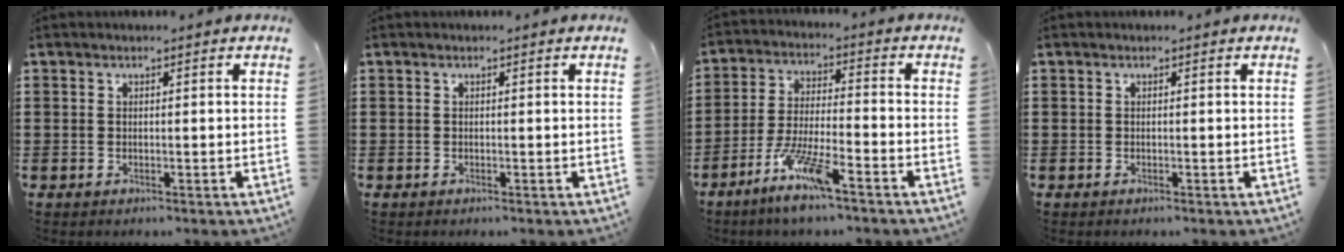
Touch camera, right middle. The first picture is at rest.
{"total": 0.0}
{"total": 8.1, "force": [-5.8, 0.6, 5.6], "torque": [-0.121, -0.010, -0.111]}
{"total": 0.0}